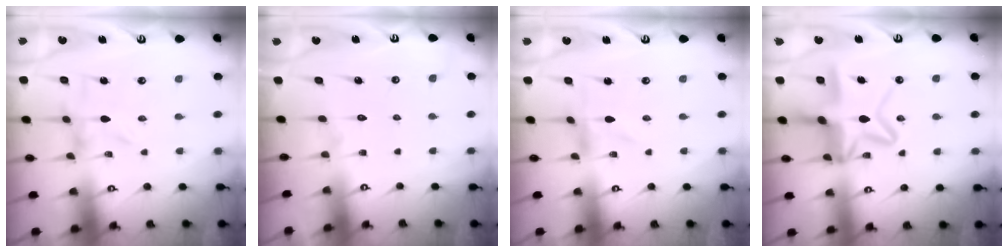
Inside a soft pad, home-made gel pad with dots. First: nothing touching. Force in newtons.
{"total": 1.6, "press": 1.6, "slide": 0.2}
{"total": 0.0}
{"total": 13.3, "press": 13.3, "slide": 1.3}